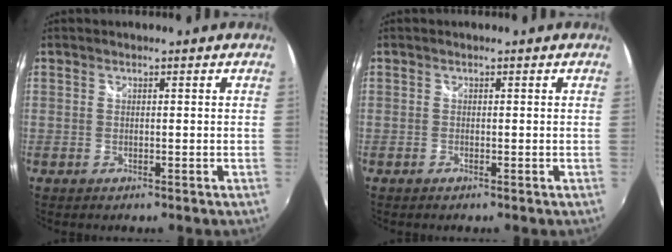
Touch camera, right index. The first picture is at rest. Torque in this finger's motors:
{"motor_torque": [0.02, -0.02, -0.03, -0.02]}